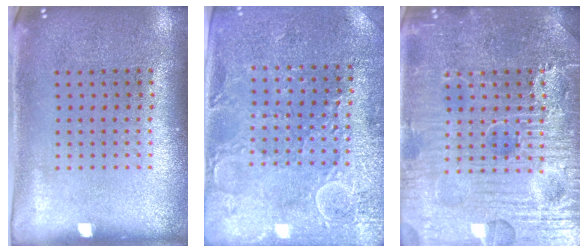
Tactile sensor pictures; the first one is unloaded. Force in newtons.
{"total": 2.9, "press": 2.8, "slide": 0.4}
{"total": 7.9, "press": 7.9, "slide": 0.9}